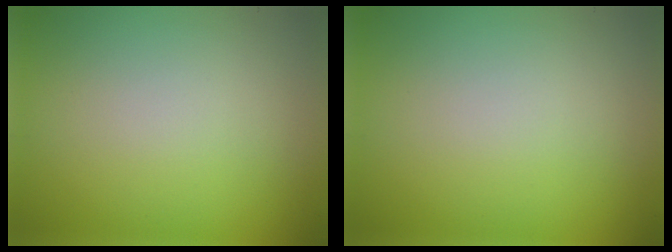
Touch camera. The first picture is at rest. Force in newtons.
{"total": 0.0}